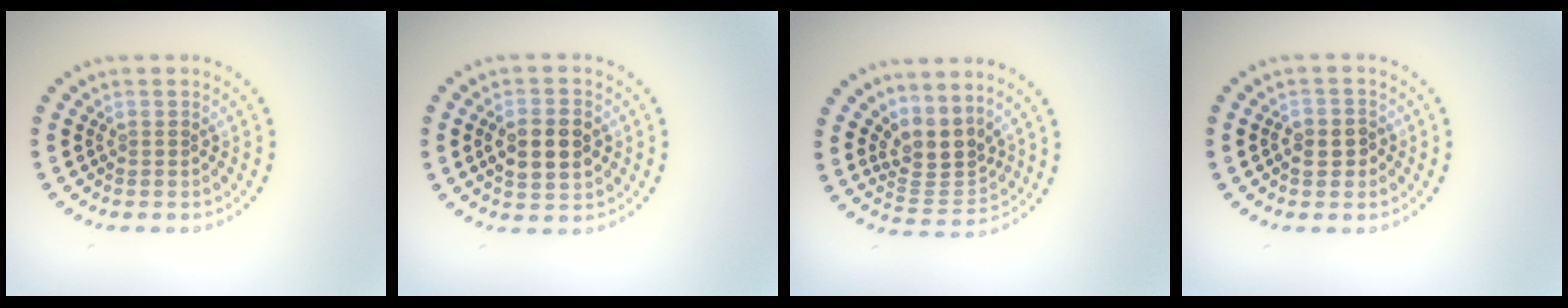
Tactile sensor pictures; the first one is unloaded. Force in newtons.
{"total": 4.5, "press": 4.5, "slide": 0.3}
{"total": 3.5, "press": 2.6, "slide": 2.3}
{"total": 2.1, "press": 2.0, "slide": 0.7}